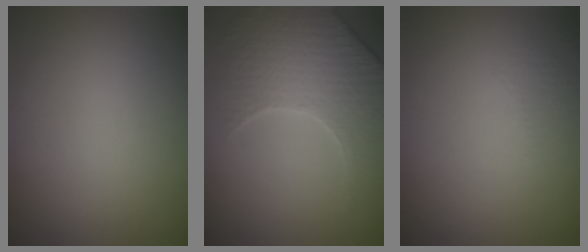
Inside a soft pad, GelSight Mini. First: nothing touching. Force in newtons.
{"total": 3.9, "press": 3.7, "slide": 0.9}
{"total": 1.0, "press": 0.9, "slide": 0.3}